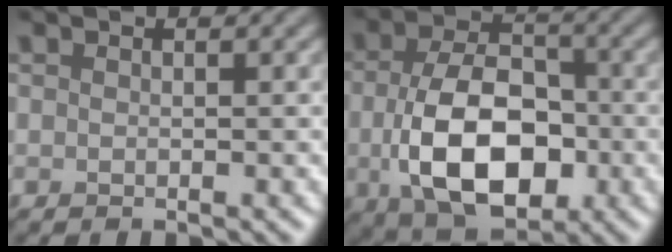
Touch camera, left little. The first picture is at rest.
{"total": 10.1, "force": [-1.9, 6.1, 7.8], "torque": [-0.157, -0.016, -0.025]}